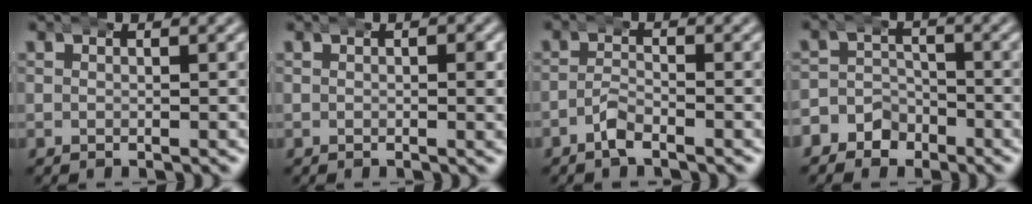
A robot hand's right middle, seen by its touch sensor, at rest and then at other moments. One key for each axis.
{"total": 1.1, "fx": 0.3, "fy": 0.4, "fz": 1.0, "tx": -0.010, "ty": 0.004, "tz": 0.002}
{"total": 2.2, "fx": -1.8, "fy": 0.6, "fz": 1.1, "tx": -0.019, "ty": 0.005, "tz": -0.039}
{"total": 5.4, "fx": -3.2, "fy": 4.2, "fz": 1.1, "tx": -0.019, "ty": 0.003, "tz": -0.069}